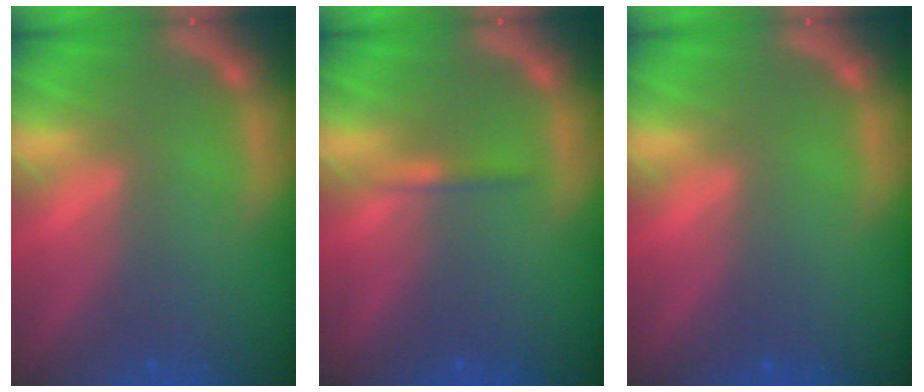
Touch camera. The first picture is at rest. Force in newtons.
{"total": 0.9}
{"total": 0.0}